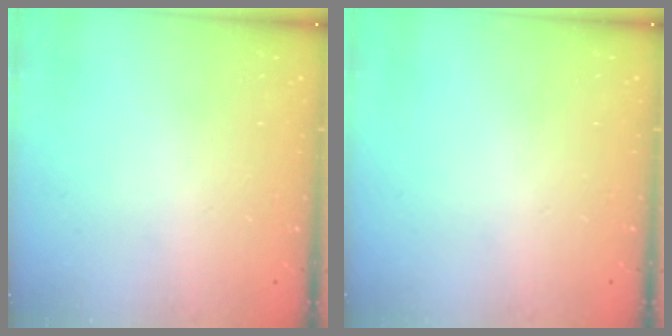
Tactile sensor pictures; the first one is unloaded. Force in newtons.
{"total": 0.0}